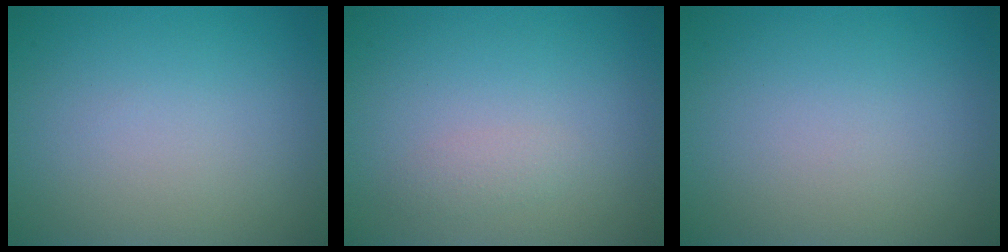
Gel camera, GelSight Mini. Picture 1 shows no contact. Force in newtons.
{"total": 1.0, "press": 1.0, "slide": 0.0}
{"total": 0.0}